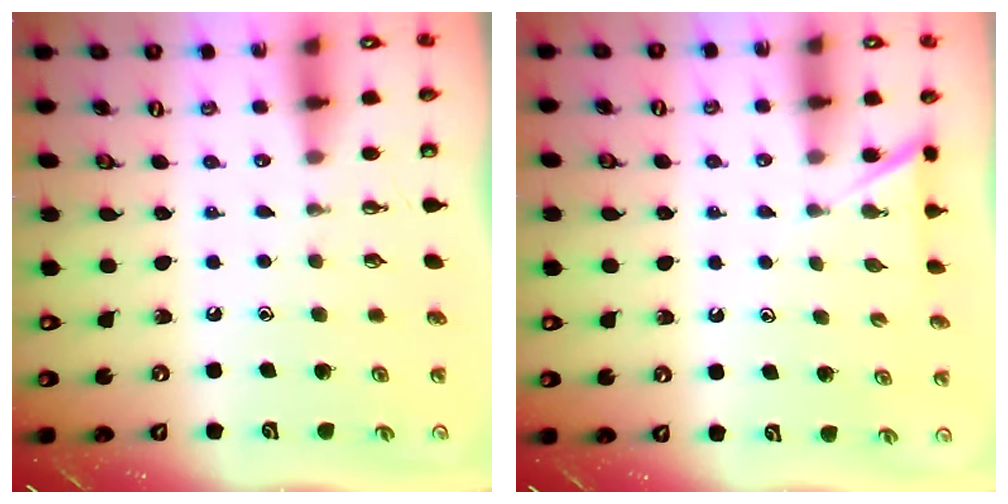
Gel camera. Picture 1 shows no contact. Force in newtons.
{"total": 3.3, "press": 3.3, "slide": 0.4}